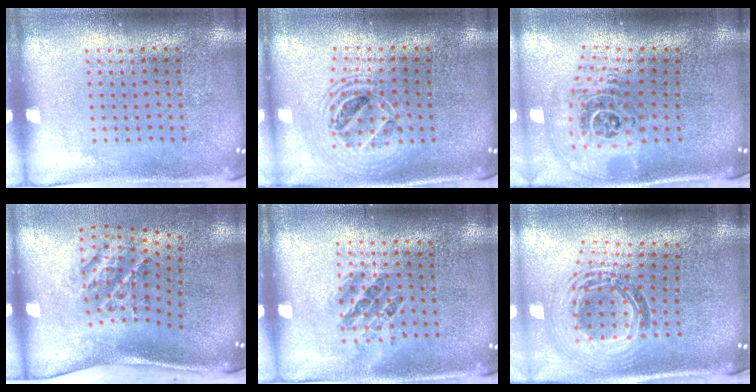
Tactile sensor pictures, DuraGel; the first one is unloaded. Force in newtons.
{"total": 1.9, "press": 1.6, "slide": 1.1}
{"total": 2.3, "press": 1.6, "slide": 1.6}
{"total": 2.0, "press": 1.3, "slide": 1.6}
{"total": 0.9, "press": 0.8, "slide": 0.5}
{"total": 1.9, "press": 1.6, "slide": 1.0}